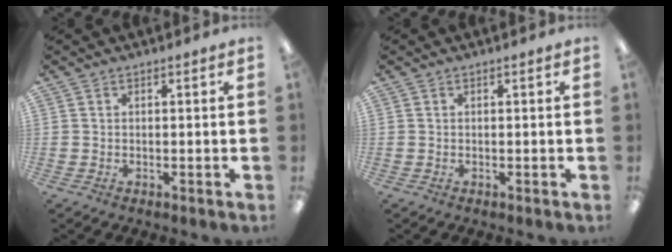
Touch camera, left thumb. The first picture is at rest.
{"total": 0.0}